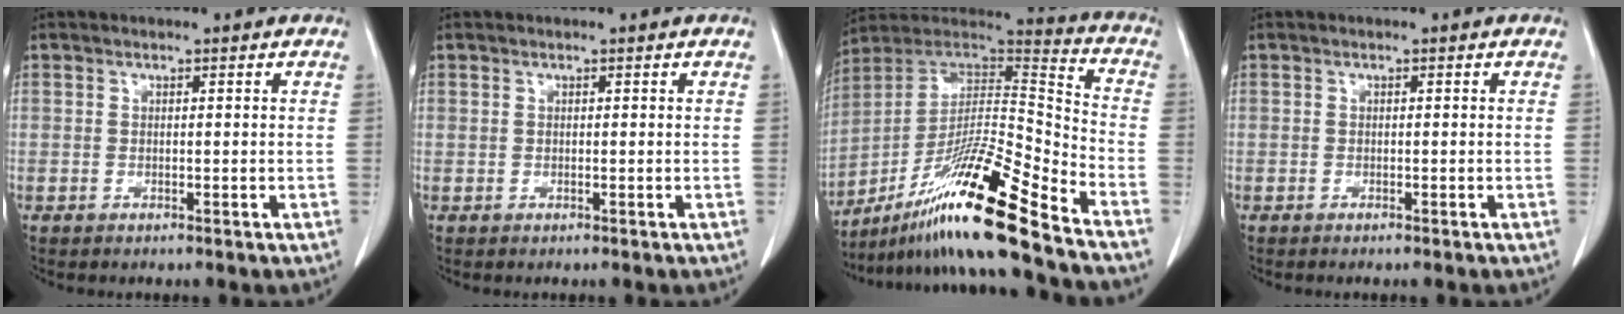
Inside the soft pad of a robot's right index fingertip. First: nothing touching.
{"total": 0.0}
{"total": 19.8, "force": [-13.6, -0.5, 14.4], "torque": [-0.265, -0.006, -0.245]}
{"total": 0.6, "force": [-0.5, 0.0, 0.4], "torque": [-0.008, -0.002, -0.007]}